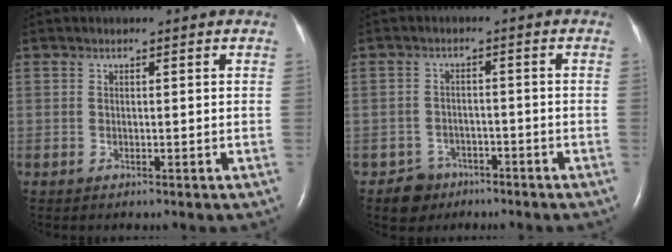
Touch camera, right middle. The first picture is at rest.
{"total": 3.8, "force": [-2.6, 2.8, -0.2], "torque": [0.001, 0.011, -0.039]}